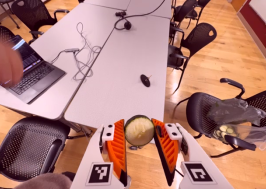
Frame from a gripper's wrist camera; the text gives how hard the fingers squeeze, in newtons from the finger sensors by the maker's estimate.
{"total": 8.2, "left": 8.1, "right": 8.3}